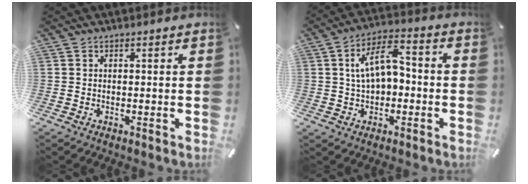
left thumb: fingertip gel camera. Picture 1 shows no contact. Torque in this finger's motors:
{"motor_torque": [0.57, 1.91, 0.85, -0.69, 0.09]}